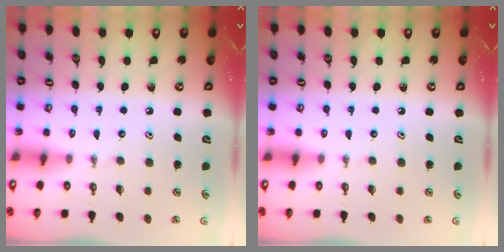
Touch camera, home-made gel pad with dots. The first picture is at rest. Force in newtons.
{"total": 0.0}